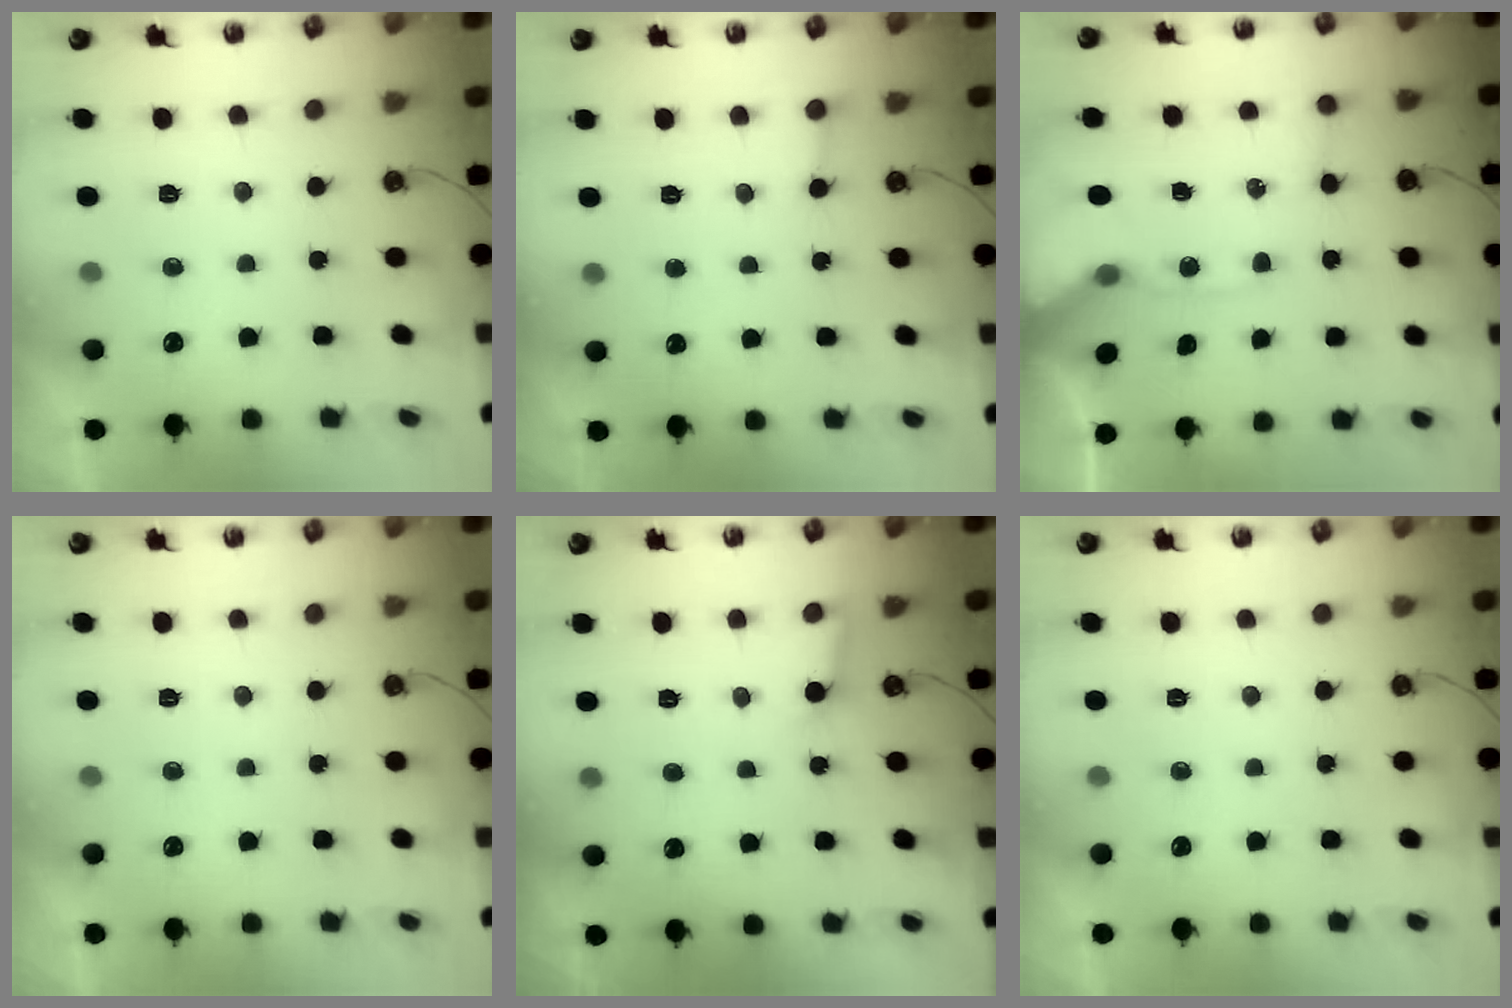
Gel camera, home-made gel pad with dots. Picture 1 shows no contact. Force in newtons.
{"total": 2.1, "press": 2.1, "slide": 0.2}
{"total": 11.3, "press": 11.1, "slide": 1.9}
{"total": 0.0}
{"total": 2.8, "press": 2.8, "slide": 0.3}
{"total": 0.0}